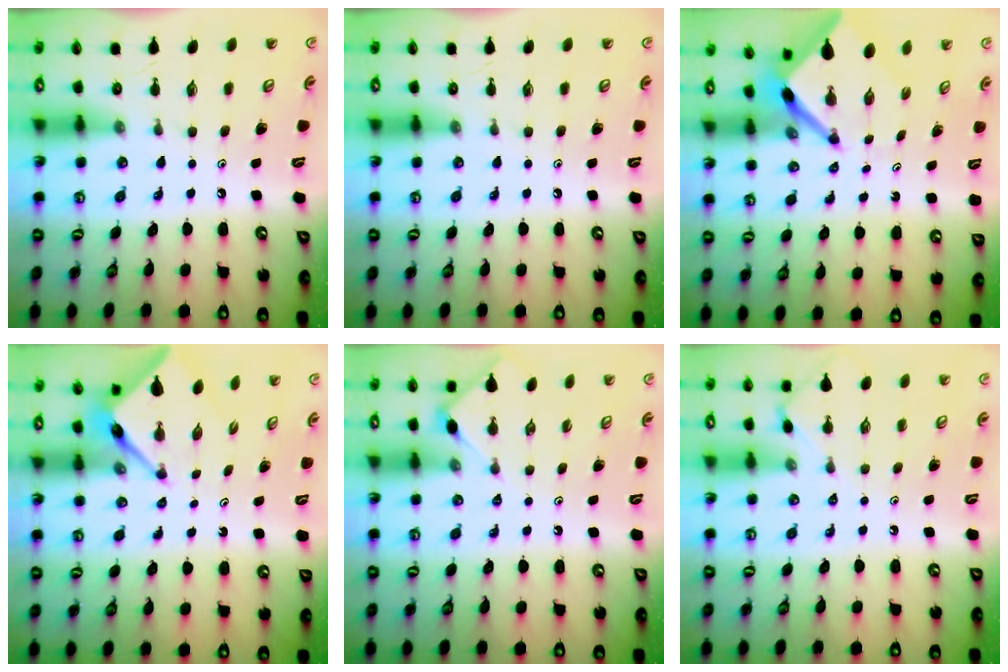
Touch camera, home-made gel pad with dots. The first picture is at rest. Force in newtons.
{"total": 0.0}
{"total": 4.4, "press": 4.4, "slide": 0.5}
{"total": 3.4, "press": 3.4, "slide": 0.2}
{"total": 4.1, "press": 4.1, "slide": 0.7}
{"total": 3.1, "press": 3.1, "slide": 0.5}